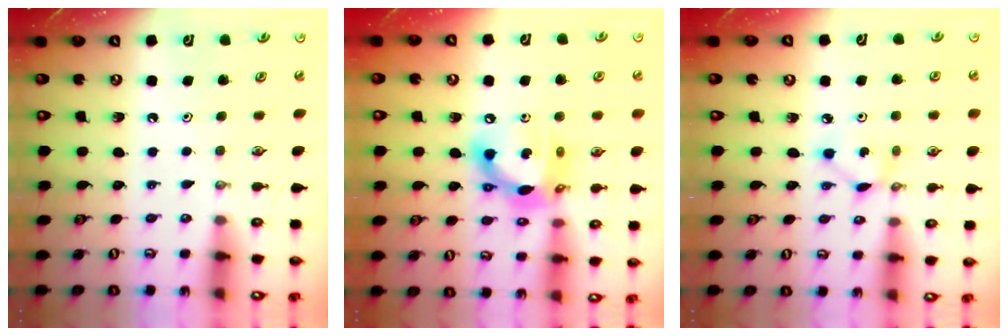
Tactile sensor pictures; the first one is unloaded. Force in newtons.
{"total": 13.9, "press": 13.8, "slide": 0.9}
{"total": 2.4, "press": 2.4, "slide": 0.1}